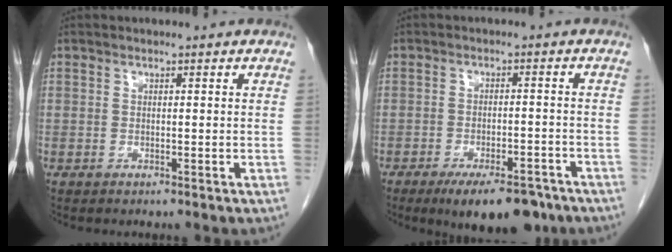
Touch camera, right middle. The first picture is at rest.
{"total": 10.4, "force": [-7.8, 3.4, 6.0], "torque": [-0.082, -0.006, -0.116]}